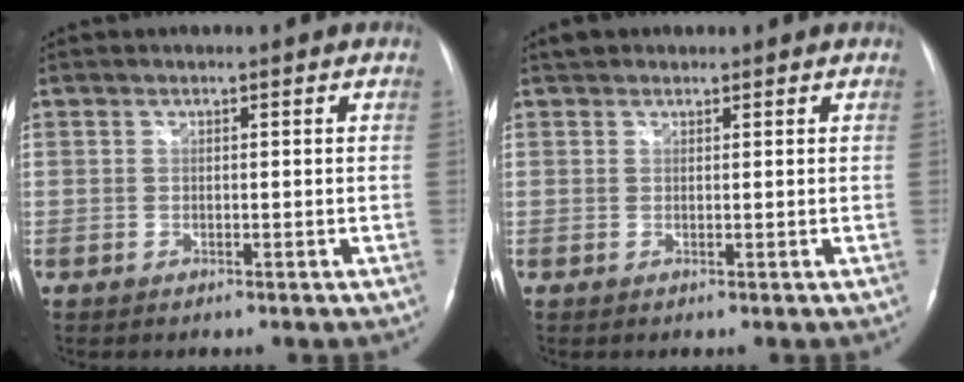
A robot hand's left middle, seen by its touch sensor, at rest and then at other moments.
{"total": 1.8, "force": [1.4, 1.0, 0.3], "torque": [-0.008, 0.016, 0.020]}